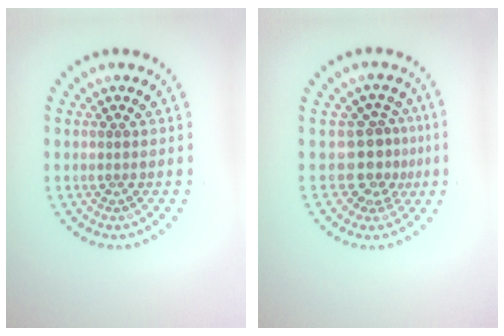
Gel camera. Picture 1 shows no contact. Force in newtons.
{"total": 3.1, "press": 2.2, "slide": 2.2}